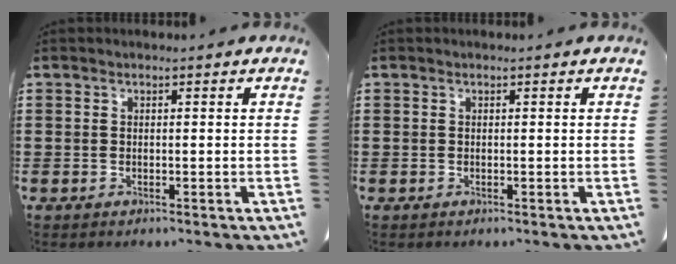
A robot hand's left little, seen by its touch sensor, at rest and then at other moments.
{"total": 0.0}